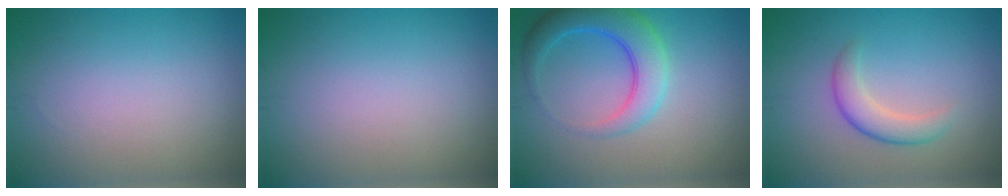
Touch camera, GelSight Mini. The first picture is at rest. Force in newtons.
{"total": 0.0}
{"total": 5.0, "press": 4.9, "slide": 0.4}
{"total": 2.8, "press": 2.8, "slide": 0.2}